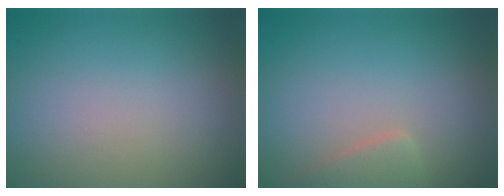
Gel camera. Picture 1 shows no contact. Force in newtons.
{"total": 1.7, "press": 1.7, "slide": 0.1}